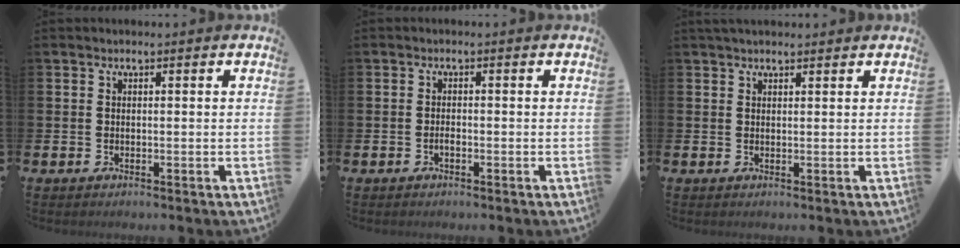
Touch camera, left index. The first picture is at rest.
{"total": 0.9, "force": [-0.5, 0.4, 0.7], "torque": [-0.017, -0.001, -0.008]}
{"total": 1.6, "force": [1.5, 0.4, 0.5], "torque": [0.002, -0.001, 0.025]}